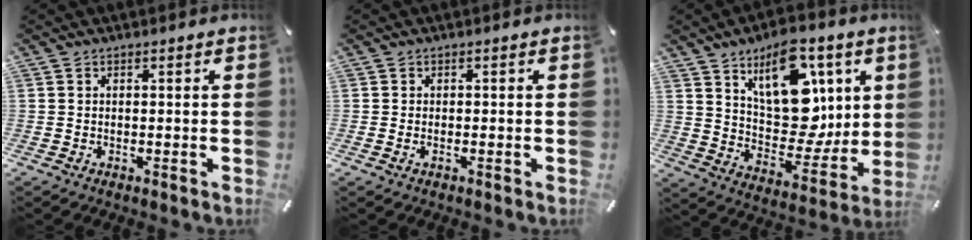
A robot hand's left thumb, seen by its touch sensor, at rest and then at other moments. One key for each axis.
{"total": 0.9, "fx": -0.3, "fy": 0.4, "fz": 0.8, "tx": -0.016, "ty": -0.001, "tz": -0.005}
{"total": 18.7, "fx": 8.0, "fy": 11.6, "fz": 12.2, "tx": -0.162, "ty": -0.048, "tz": 0.146}